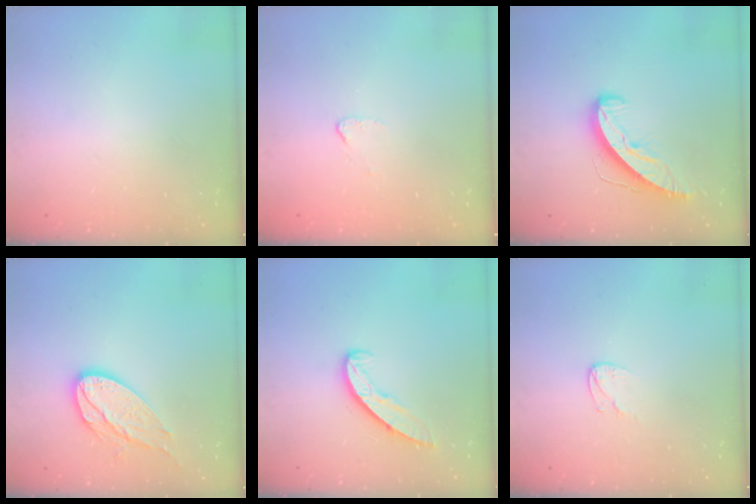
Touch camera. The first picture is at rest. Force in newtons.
{"total": 2.7, "press": 2.7, "slide": 0.2}
{"total": 9.5, "press": 9.5, "slide": 0.3}
{"total": 12.8, "press": 12.7, "slide": 0.8}
{"total": 7.2, "press": 7.1, "slide": 0.6}
{"total": 4.3, "press": 4.3, "slide": 0.4}